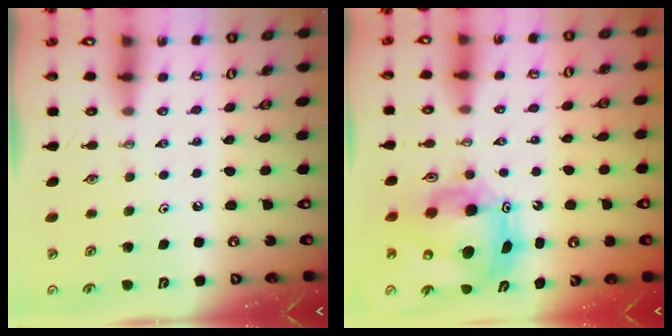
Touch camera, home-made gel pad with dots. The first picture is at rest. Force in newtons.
{"total": 11.9, "press": 11.8, "slide": 0.9}